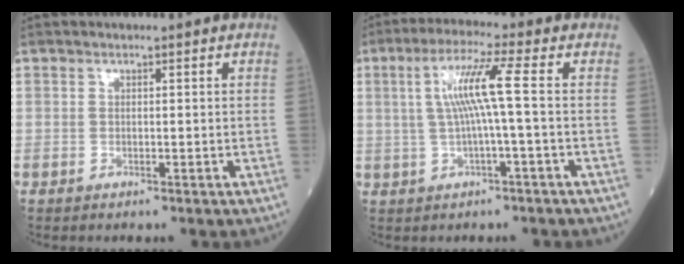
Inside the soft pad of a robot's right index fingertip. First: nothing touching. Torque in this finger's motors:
{"motor_torque": [0.91, -0.04, 0.51, 0.17]}